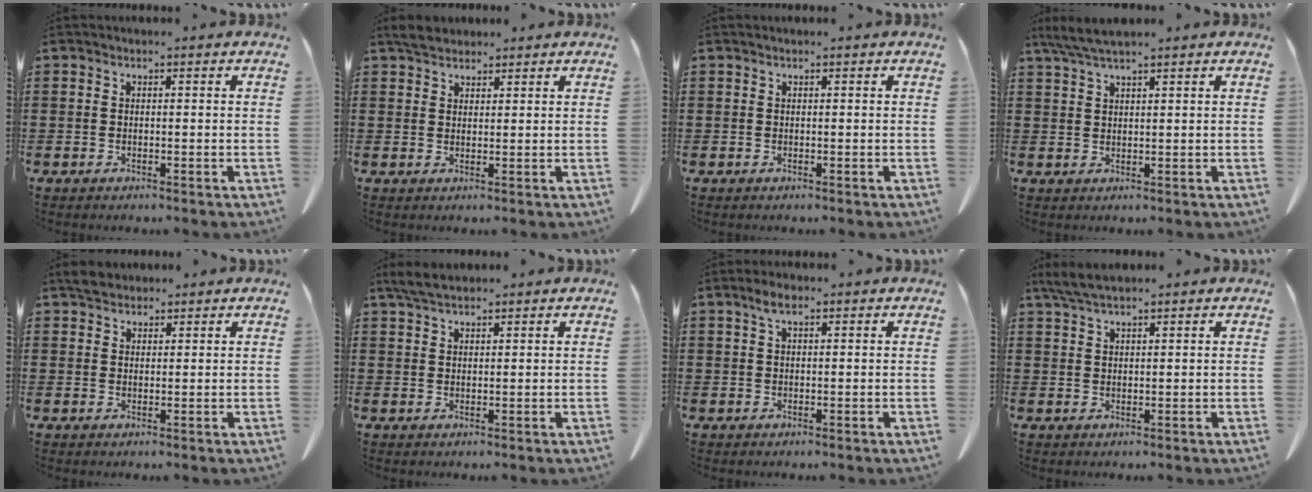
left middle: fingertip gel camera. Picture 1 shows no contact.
{"total": 2.8, "force": [2.4, 1.1, 0.8], "torque": [-0.015, 0.000, 0.046]}
{"total": 0.0}
{"total": 3.8, "force": [3.0, 0.1, 2.3], "torque": [-0.051, -0.004, 0.058]}
{"total": 2.5, "force": [2.2, 0.9, 0.5], "torque": [-0.009, -0.001, 0.043]}
{"total": 3.4, "force": [2.7, 0.9, 1.8], "torque": [-0.043, 0.000, 0.053]}
{"total": 2.4, "force": [1.3, 0.8, 1.9], "torque": [-0.041, 0.003, 0.022]}
{"total": 3.6, "force": [2.8, 0.6, 2.1], "torque": [-0.049, -0.002, 0.055]}